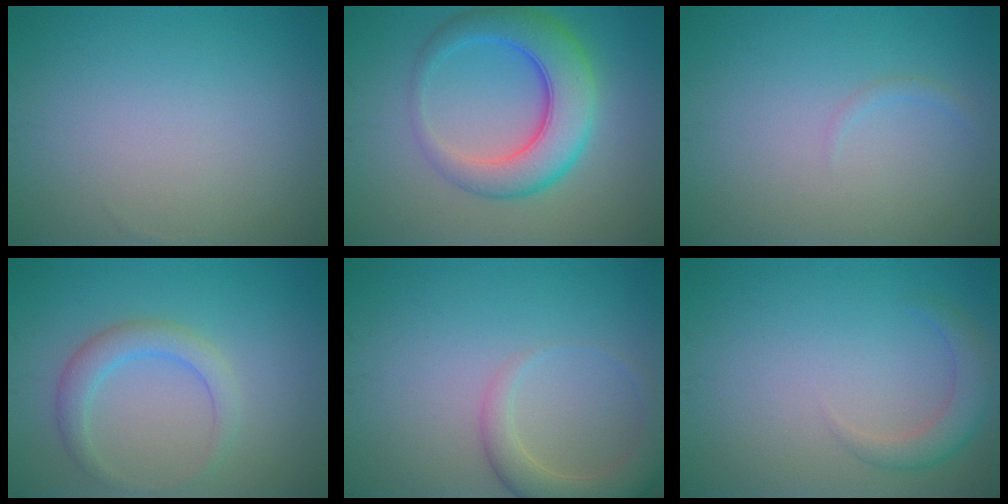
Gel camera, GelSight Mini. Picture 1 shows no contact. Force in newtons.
{"total": 6.8, "press": 6.8, "slide": 0.2}
{"total": 0.6, "press": 0.6, "slide": 0.1}
{"total": 2.8, "press": 2.8, "slide": 0.0}
{"total": 3.8, "press": 3.8, "slide": 0.4}
{"total": 2.4, "press": 2.4, "slide": 0.4}